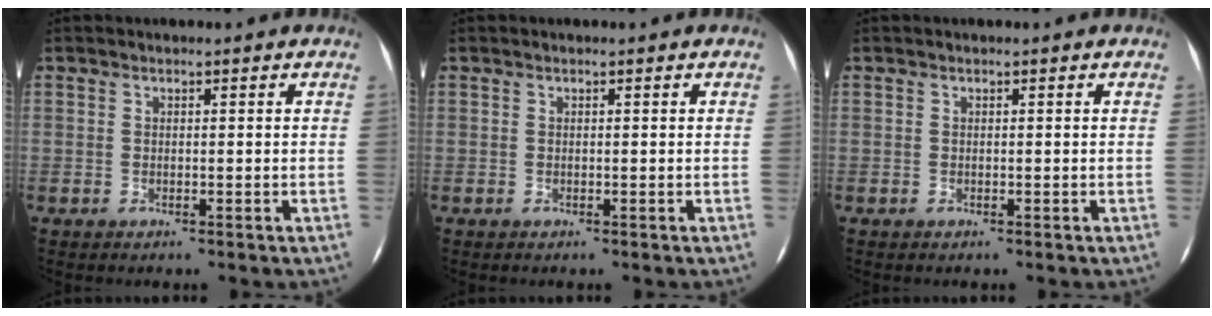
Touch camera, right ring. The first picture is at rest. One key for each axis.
{"total": 0.0}
{"total": 0.0}